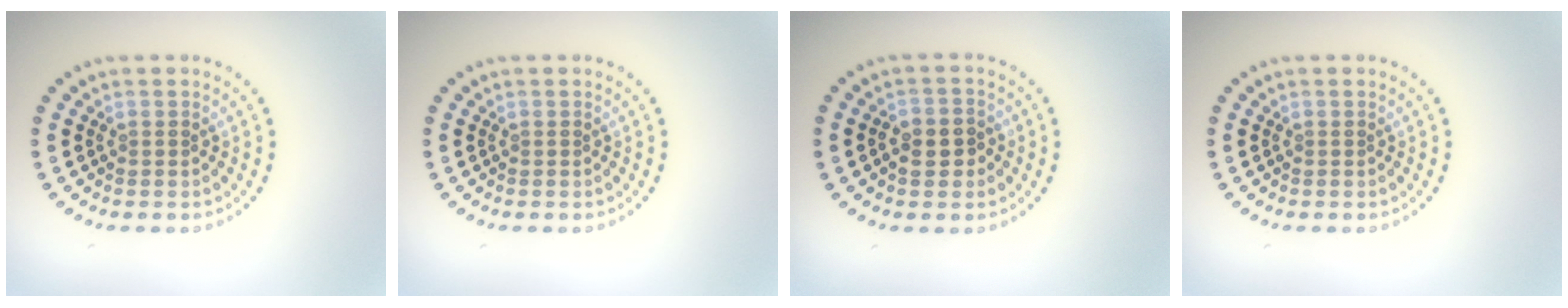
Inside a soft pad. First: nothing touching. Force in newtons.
{"total": 0.0}
{"total": 1.9, "press": 1.8, "slide": 0.6}
{"total": 0.0}